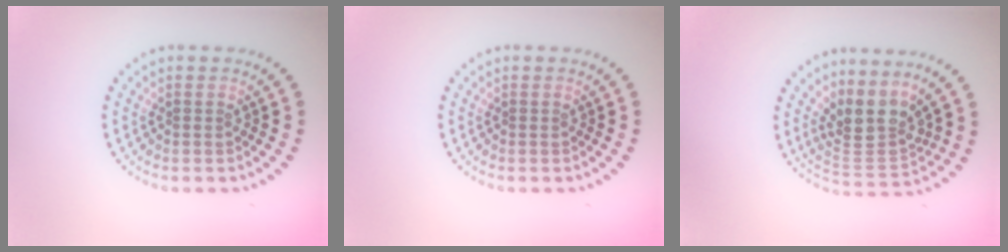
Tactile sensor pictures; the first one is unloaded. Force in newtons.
{"total": 0.0}
{"total": 3.9, "press": 2.9, "slide": 2.5}